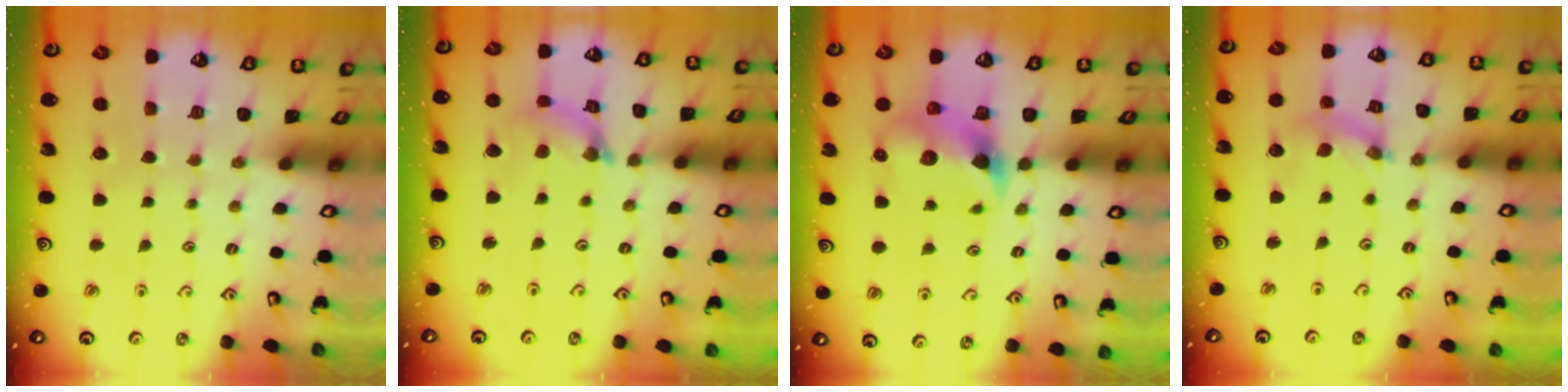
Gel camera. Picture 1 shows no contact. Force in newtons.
{"total": 5.0, "press": 5.0, "slide": 0.4}
{"total": 7.3, "press": 7.2, "slide": 1.2}
{"total": 4.4, "press": 4.4, "slide": 0.5}